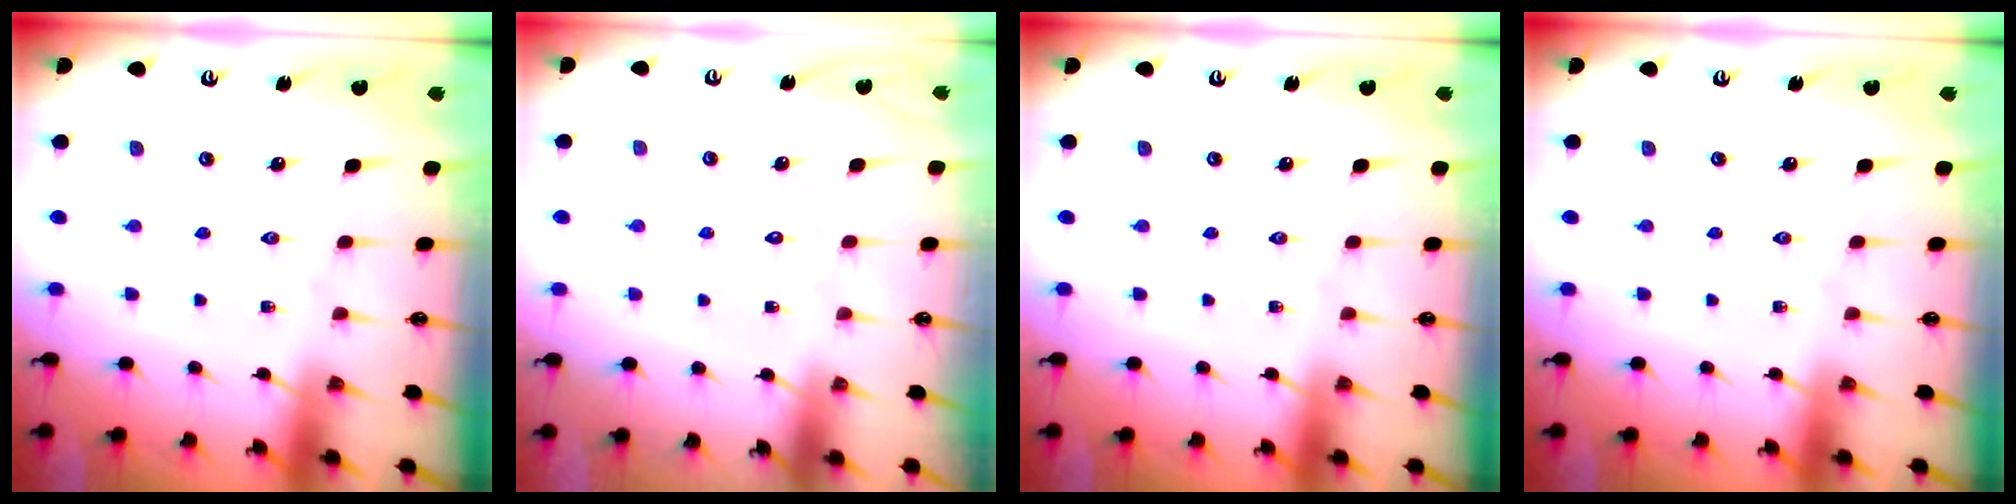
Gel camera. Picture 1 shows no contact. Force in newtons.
{"total": 1.5, "press": 1.5, "slide": 0.0}
{"total": 0.0}
{"total": 0.0}